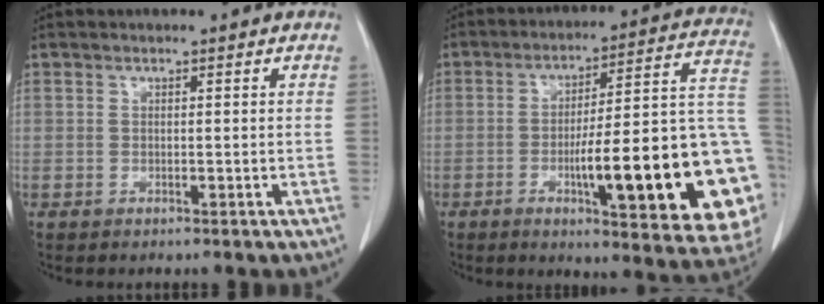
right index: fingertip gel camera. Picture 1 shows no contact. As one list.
[{"total": 26.0, "force": [-5.8, 3.6, 25.0], "torque": [-0.239, 0.010, -0.077]}]